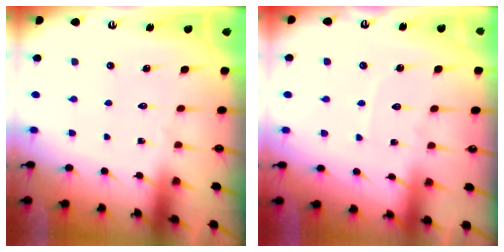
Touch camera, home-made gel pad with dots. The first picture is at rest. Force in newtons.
{"total": 2.9, "press": 2.9, "slide": 0.4}